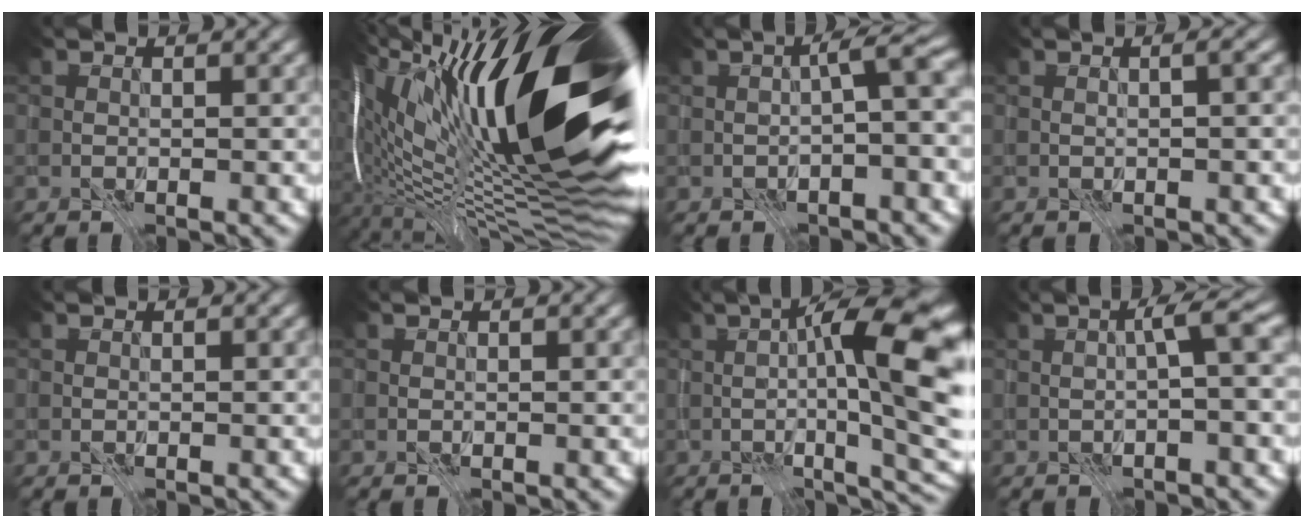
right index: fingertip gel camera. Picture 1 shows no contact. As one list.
[{"total": 21.7, "force": [6.2, 6.5, 19.7], "torque": [-0.313, 0.016, 0.101]}, {"total": 3.6, "force": [-1.1, 0.5, 3.4], "torque": [-0.052, 0.014, -0.023]}, {"total": 0.9, "force": [-0.2, 0.1, 0.9], "torque": [-0.017, -0.001, -0.004]}, {"total": 0.0}, {"total": 0.0}, {"total": 13.0, "force": [-0.7, 3.6, 12.4], "torque": [-0.158, 0.013, -0.011]}, {"total": 2.6, "force": [-0.4, -0.1, 2.6], "torque": [-0.041, 0.014, -0.010]}]